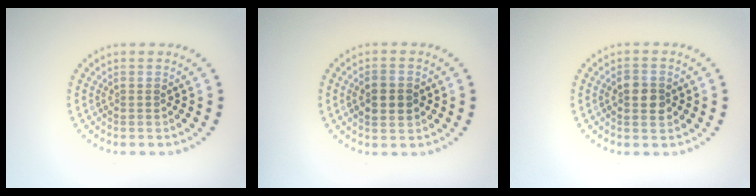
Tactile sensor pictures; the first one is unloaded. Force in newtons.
{"total": 2.5, "press": 2.5, "slide": 0.2}
{"total": 2.5, "press": 2.5, "slide": 0.1}